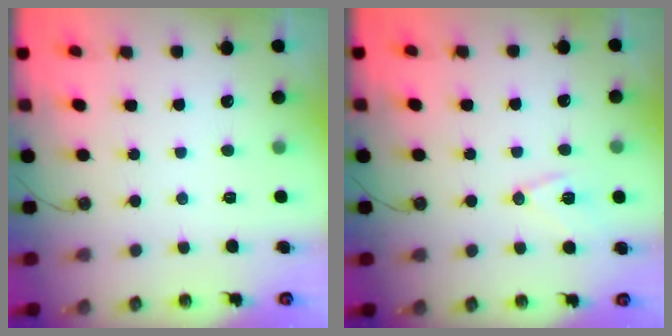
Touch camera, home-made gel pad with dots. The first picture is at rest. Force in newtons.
{"total": 9.9, "press": 9.3, "slide": 3.4}